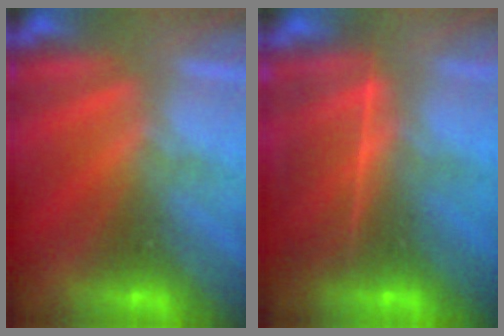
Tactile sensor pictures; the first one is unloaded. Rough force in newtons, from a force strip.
{"total": 7.0}